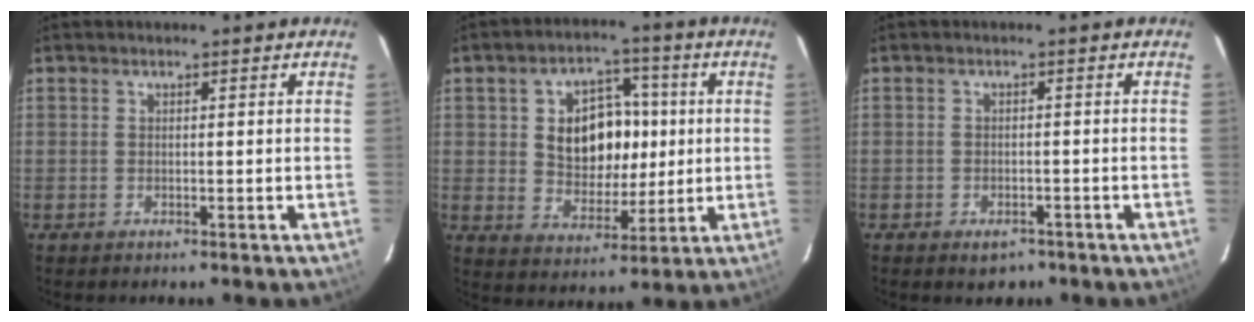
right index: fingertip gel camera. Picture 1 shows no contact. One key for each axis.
{"total": 11.5, "fx": 1.3, "fy": 8.3, "fz": 7.8, "tx": -0.150, "ty": 0.020, "tz": 0.036}
{"total": 3.4, "fx": -2.2, "fy": 2.2, "fz": 1.3, "tx": -0.023, "ty": 0.002, "tz": -0.026}